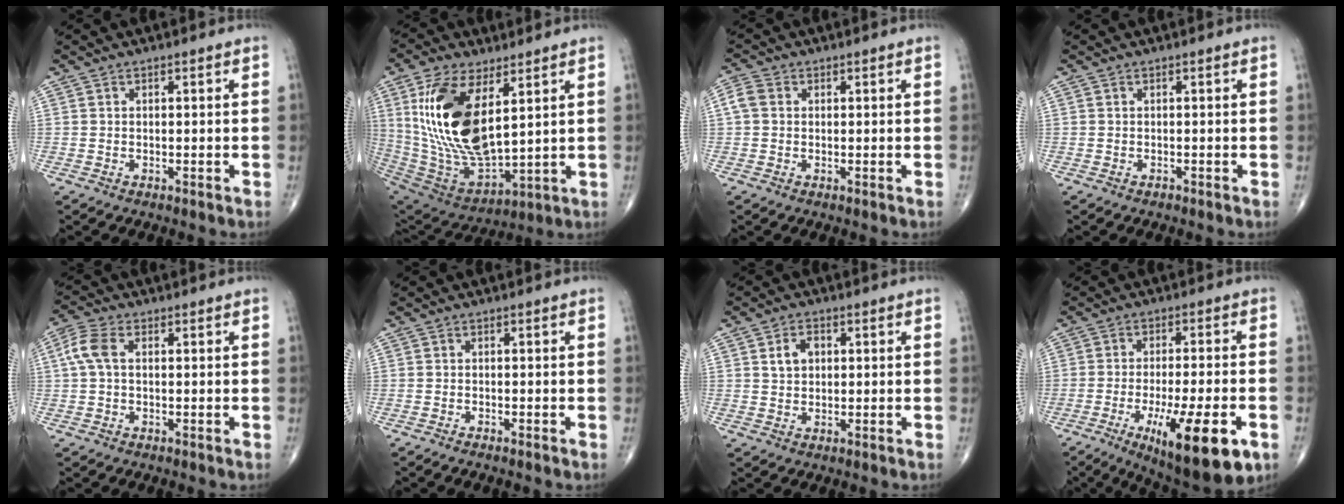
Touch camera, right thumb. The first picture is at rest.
{"total": 21.6, "force": [6.4, 10.1, 18.0], "torque": [-0.351, -0.033, 0.133]}
{"total": 3.0, "force": [0.4, 2.4, 1.7], "torque": [-0.041, 0.011, 0.005]}
{"total": 0.0}
{"total": 5.1, "force": [0.7, 2.9, 4.1], "torque": [-0.108, 0.017, 0.011]}
{"total": 0.9, "force": [-0.8, 0.0, 0.5], "torque": [-0.012, 0.000, -0.011]}
{"total": 3.8, "force": [1.0, 2.7, 2.5], "torque": [-0.032, 0.003, 0.017]}
{"total": 17.0, "force": [-6.9, 4.3, 14.9], "torque": [-0.212, 0.002, -0.095]}